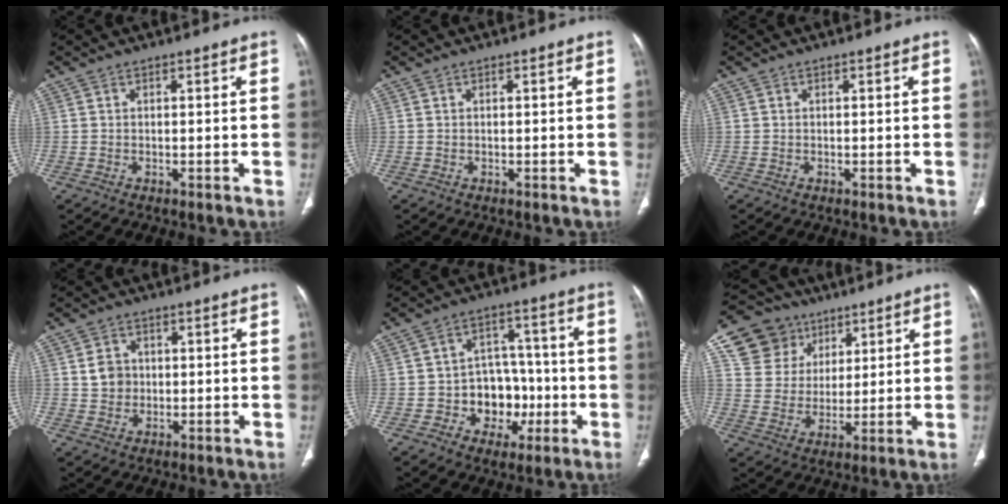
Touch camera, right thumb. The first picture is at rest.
{"total": 0.0}
{"total": 0.0}
{"total": 4.1, "force": [0.6, 3.7, 1.8], "torque": [-0.011, 0.001, 0.010]}
{"total": 10.6, "force": [-2.7, 8.7, 5.4], "torque": [-0.021, 0.042, -0.036]}
{"total": 13.1, "force": [6.6, 10.8, 3.2], "torque": [-0.031, -0.010, 0.126]}